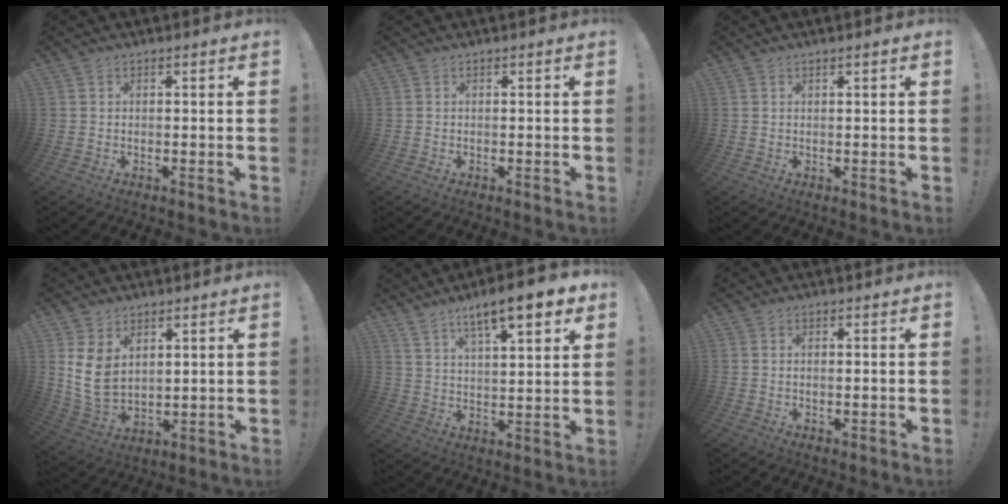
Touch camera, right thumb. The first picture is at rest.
{"total": 0.0}
{"total": 1.0, "force": [0.6, -0.2, 0.7], "torque": [-0.008, -0.003, 0.008]}
{"total": 9.7, "force": [3.5, 6.8, 5.9], "torque": [-0.114, -0.024, 0.072]}
{"total": 12.4, "force": [8.6, 2.7, 8.5], "torque": [-0.133, -0.049, 0.141]}
{"total": 0.8, "force": [0.2, 0.4, 0.6], "torque": [-0.012, 0.002, 0.003]}